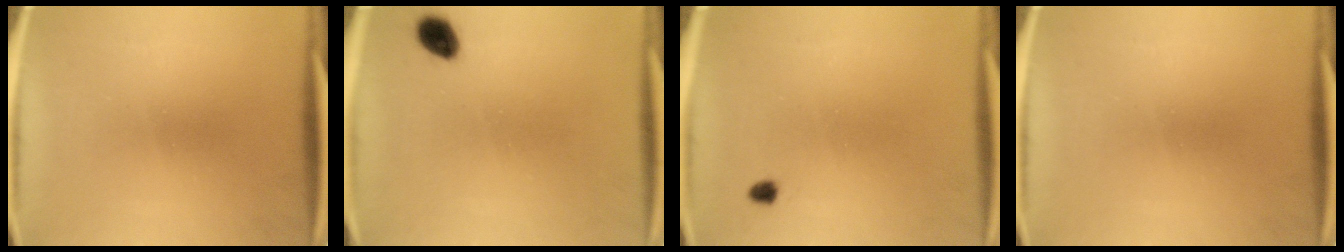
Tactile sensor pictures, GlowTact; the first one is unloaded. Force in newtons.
{"total": 4.1}
{"total": 1.0}
{"total": 0.0}